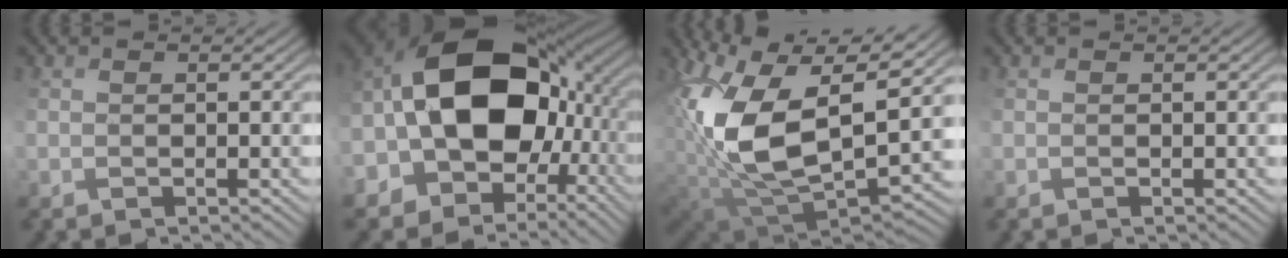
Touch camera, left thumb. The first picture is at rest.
{"total": 18.8, "force": [1.8, 13.3, 13.1], "torque": [-0.273, 0.006, 0.040]}
{"total": 15.0, "force": [5.0, 8.9, 10.9], "torque": [-0.234, -0.003, 0.095]}
{"total": 0.0}